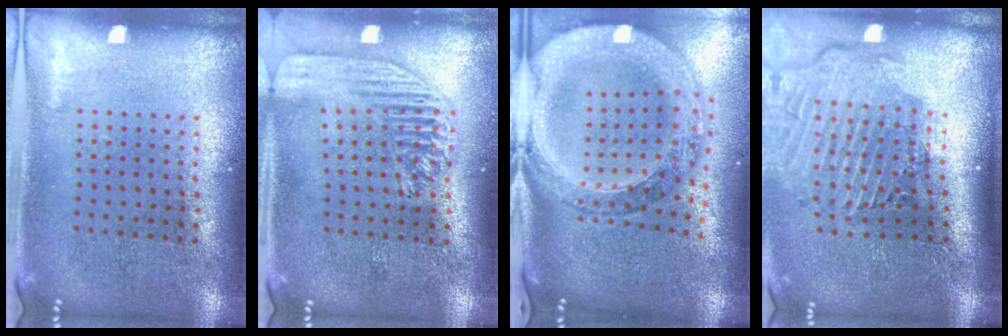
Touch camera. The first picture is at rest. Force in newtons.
{"total": 1.7, "press": 1.5, "slide": 0.7}
{"total": 2.9, "press": 2.4, "slide": 1.5}
{"total": 2.8, "press": 2.2, "slide": 1.8}